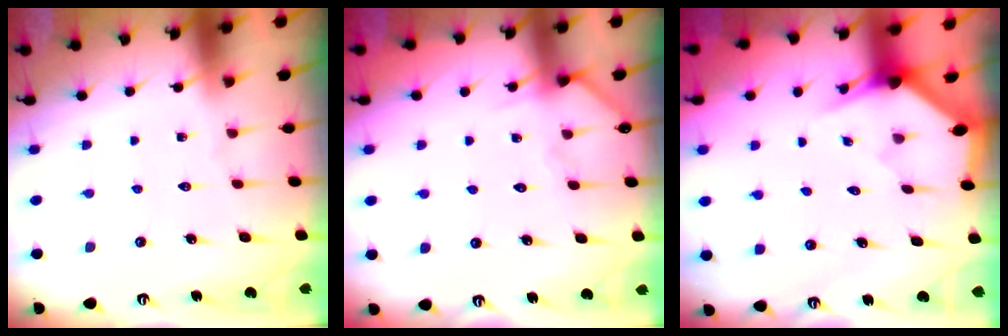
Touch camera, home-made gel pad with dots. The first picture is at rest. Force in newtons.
{"total": 3.1, "press": 3.1, "slide": 0.3}
{"total": 2.4, "press": 2.4, "slide": 0.2}